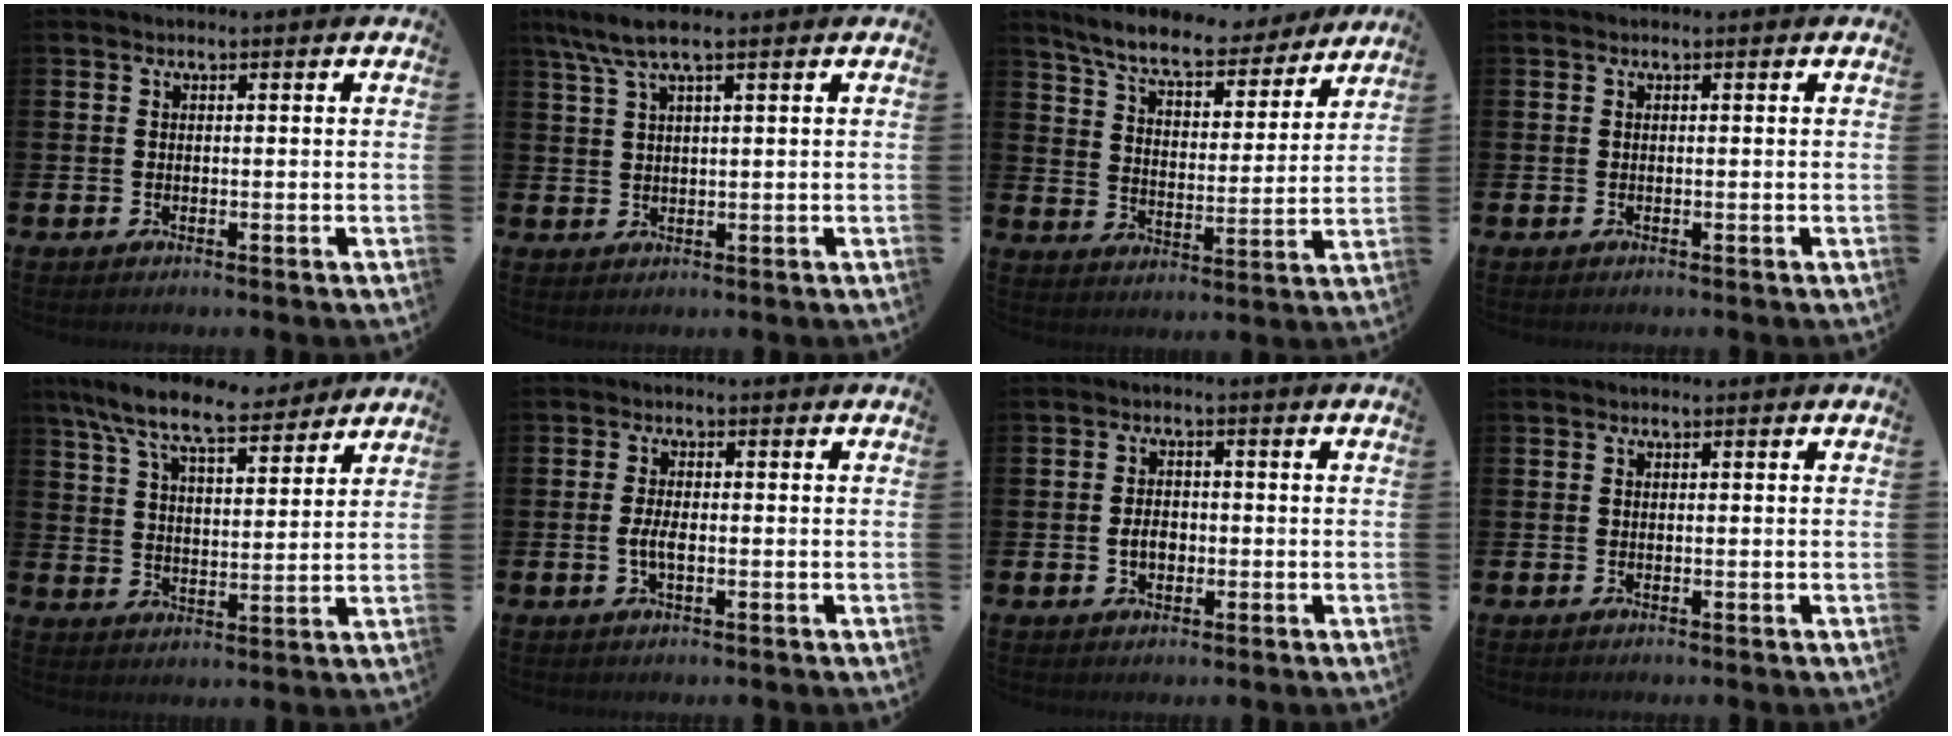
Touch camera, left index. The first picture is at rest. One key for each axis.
{"total": 5.3, "fx": 3.6, "fy": 0.9, "fz": 3.8, "tx": -0.086, "ty": -0.001, "tz": 0.067}
{"total": 8.5, "fx": 7.8, "fy": 1.6, "fz": 3.0, "tx": -0.087, "ty": -0.047, "tz": 0.134}
{"total": 0.0}
{"total": 9.5, "fx": 8.4, "fy": 2.3, "fz": 4.0, "tx": -0.105, "ty": -0.039, "tz": 0.149}
{"total": 2.5, "fx": -0.5, "fy": 1.0, "fz": 2.3, "tx": -0.039, "ty": 0.000, "tz": -0.010}
{"total": 2.7, "fx": -0.5, "fy": 1.9, "fz": 1.9, "tx": -0.019, "ty": -0.002, "tz": -0.016}
{"total": 0.0}